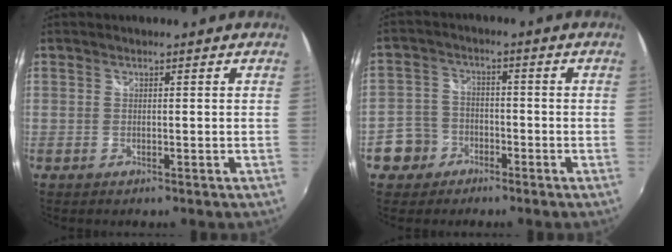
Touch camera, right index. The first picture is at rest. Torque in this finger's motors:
{"motor_torque": [-0.51, -0.05, -1.01, -0.21]}